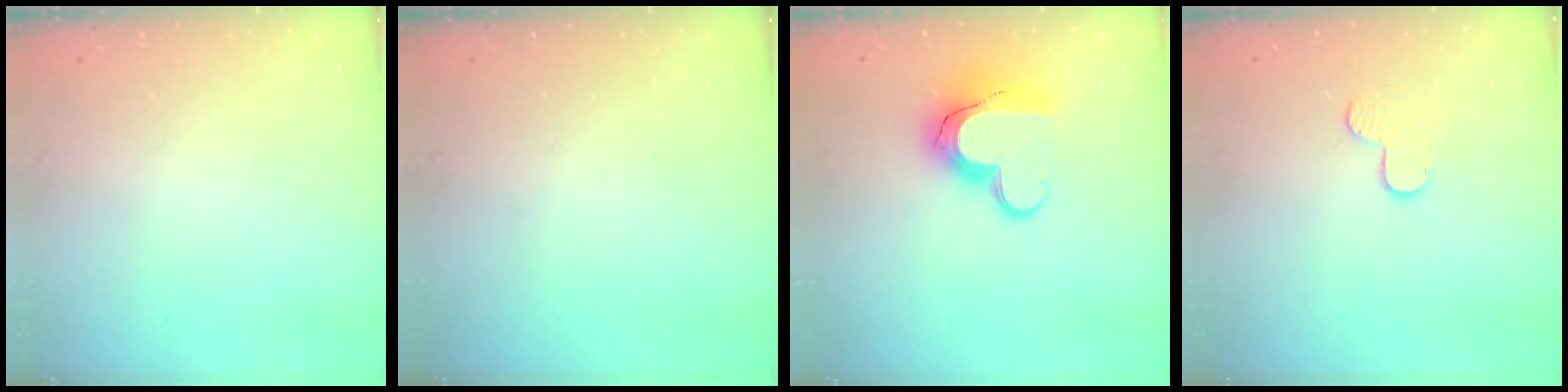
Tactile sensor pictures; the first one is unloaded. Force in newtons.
{"total": 0.0}
{"total": 15.2, "press": 15.1, "slide": 1.1}
{"total": 4.1, "press": 4.1, "slide": 0.3}